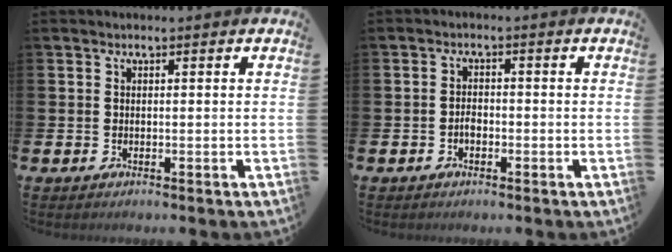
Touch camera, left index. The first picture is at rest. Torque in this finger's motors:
{"motor_torque": [-0.02, 0.07, -0.02, 0.00]}